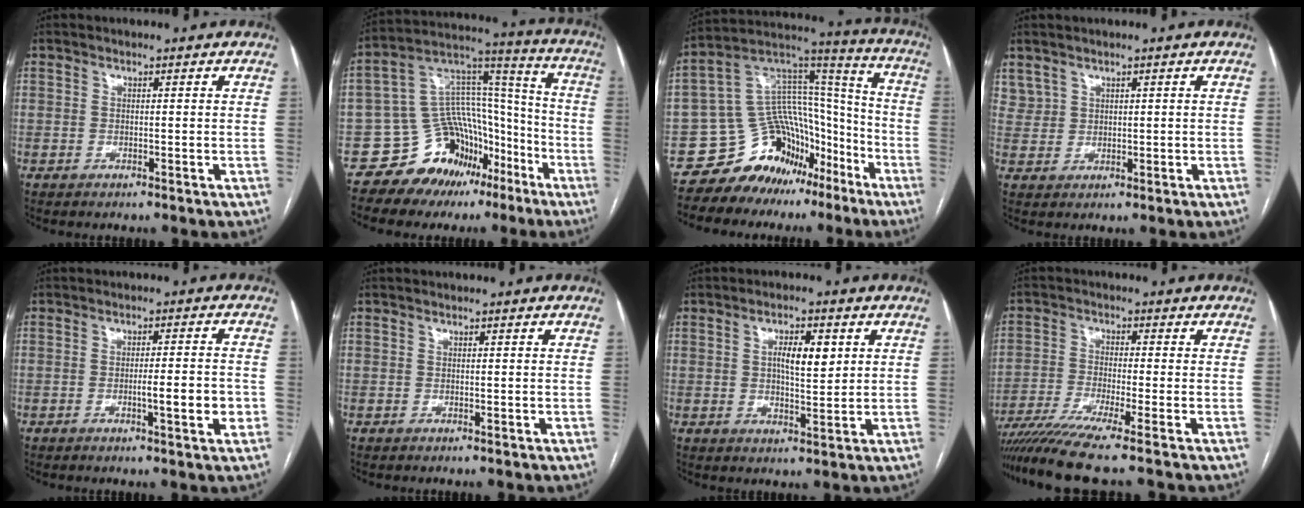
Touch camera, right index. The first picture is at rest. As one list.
[{"total": 16.2, "force": [-9.8, 10.7, 7.2], "torque": [-0.105, 0.083, -0.152]}, {"total": 16.2, "force": [-10.9, 10.6, 5.7], "torque": [-0.083, 0.101, -0.175]}, {"total": 2.7, "force": [2.0, 1.8, 0.2], "torque": [0.003, 0.007, 0.043]}, {"total": 5.5, "force": [-1.5, 0.5, 5.3], "torque": [-0.079, -0.002, -0.018]}, {"total": 0.0}, {"total": 5.7, "force": [1.6, 1.7, 5.2], "torque": [-0.088, 0.004, 0.028]}, {"total": 9.5, "force": [-7.5, -1.8, 5.6], "torque": [-0.093, -0.028, -0.126]}]